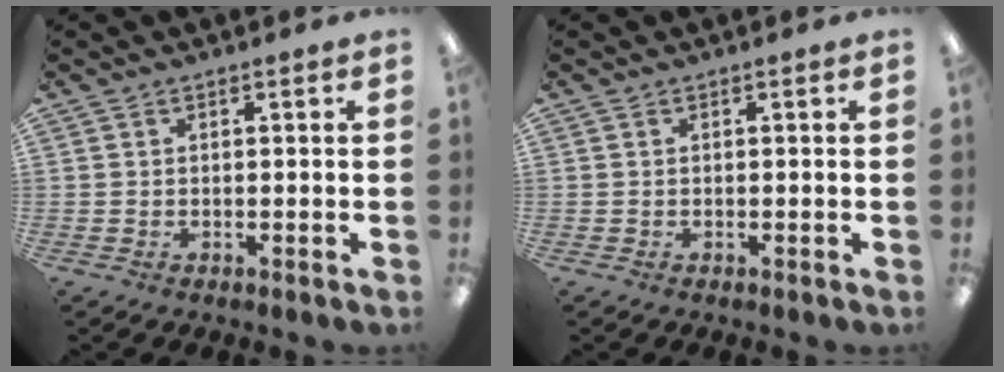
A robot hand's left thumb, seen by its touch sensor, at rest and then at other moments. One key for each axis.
{"total": 0.0}